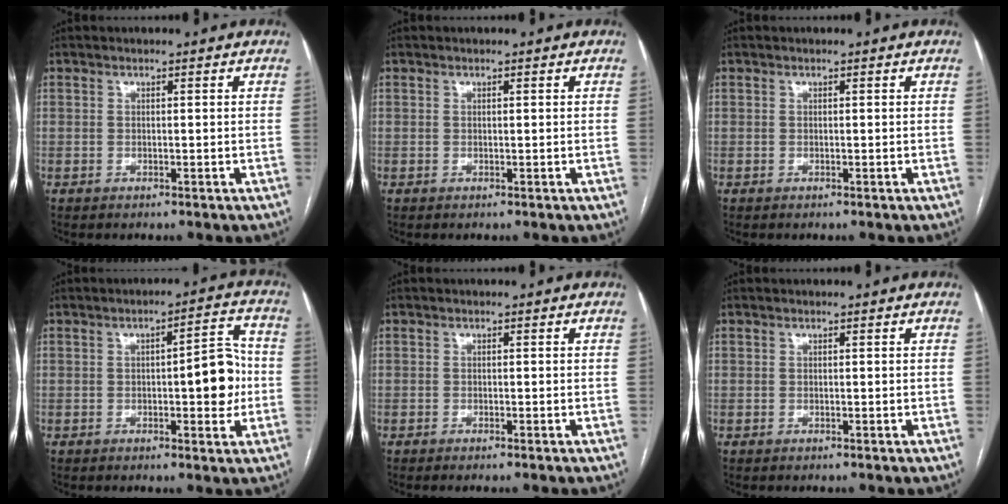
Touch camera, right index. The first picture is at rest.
{"total": 0.0}
{"total": 0.0}
{"total": 7.9, "force": [-0.7, 2.2, 7.6], "torque": [-0.095, 0.017, -0.007]}
{"total": 0.7, "force": [-0.5, -0.1, 0.5], "torque": [-0.010, -0.001, -0.009]}
{"total": 0.0}